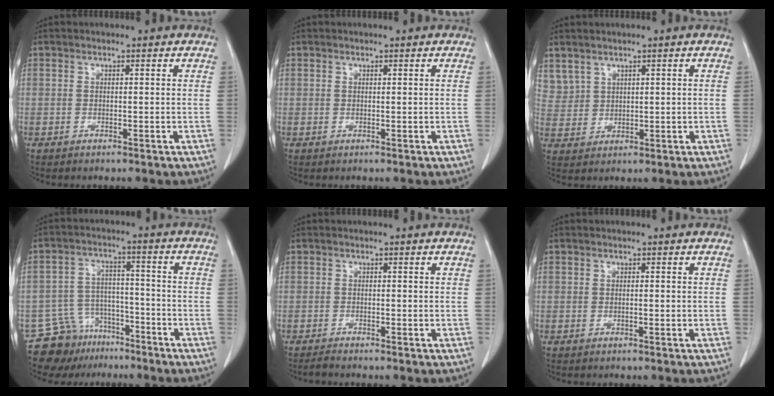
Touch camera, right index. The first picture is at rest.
{"total": 0.0}
{"total": 4.8, "force": [3.3, 3.4, 0.8], "torque": [-0.020, 0.010, 0.081]}
{"total": 9.0, "force": [-7.0, 5.6, 0.5], "torque": [-0.011, 0.040, -0.111]}
{"total": 1.1, "force": [-1.0, -0.2, 0.2], "torque": [-0.010, -0.005, -0.019]}
{"total": 0.0}